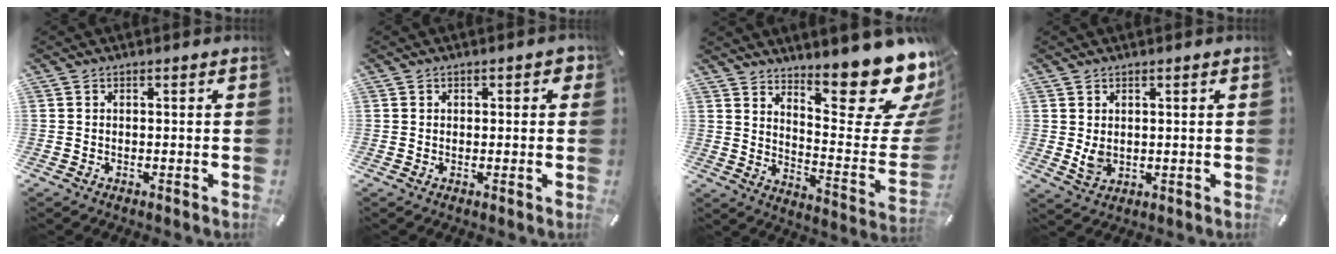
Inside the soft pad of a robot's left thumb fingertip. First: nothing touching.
{"total": 1.4, "force": [0.5, 1.0, 0.8], "torque": [0.001, -0.001, 0.005]}
{"total": 22.9, "force": [17.2, 6.9, 13.3], "torque": [-0.139, -0.147, 0.277]}
{"total": 3.8, "force": [1.1, 3.0, 2.1], "torque": [-0.046, -0.007, 0.019]}